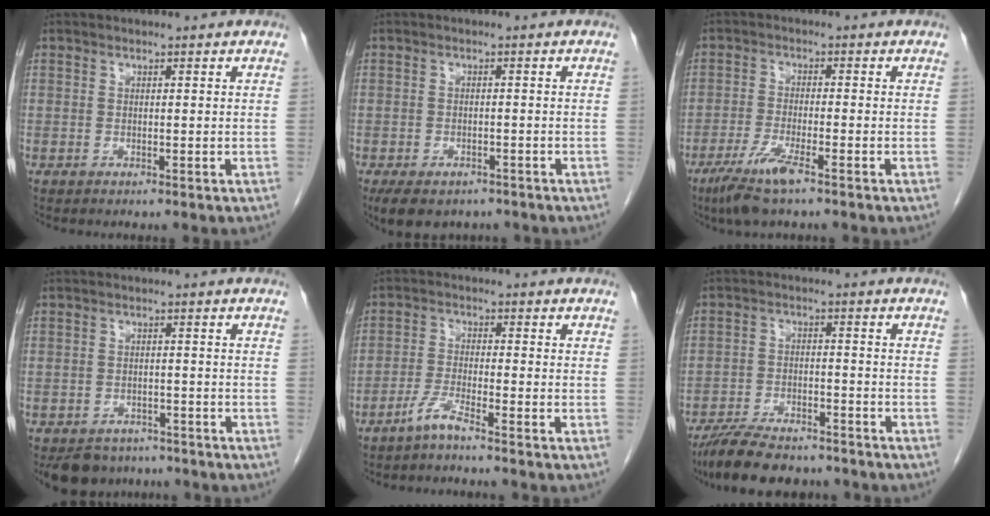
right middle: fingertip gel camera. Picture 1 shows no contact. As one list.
[{"total": 8.1, "force": [-6.1, 4.2, 3.4], "torque": [-0.056, -0.003, -0.085]}, {"total": 6.2, "force": [-4.0, 0.4, 4.7], "torque": [-0.099, -0.015, -0.076]}, {"total": 6.4, "force": [-5.3, 3.5, 0.9], "torque": [-0.009, -0.003, -0.074]}, {"total": 3.2, "force": [-2.7, -0.5, 1.7], "torque": [-0.044, -0.008, -0.059]}, {"total": 11.6, "force": [-9.9, 3.3, 5.1], "torque": [-0.092, -0.012, -0.156]}]